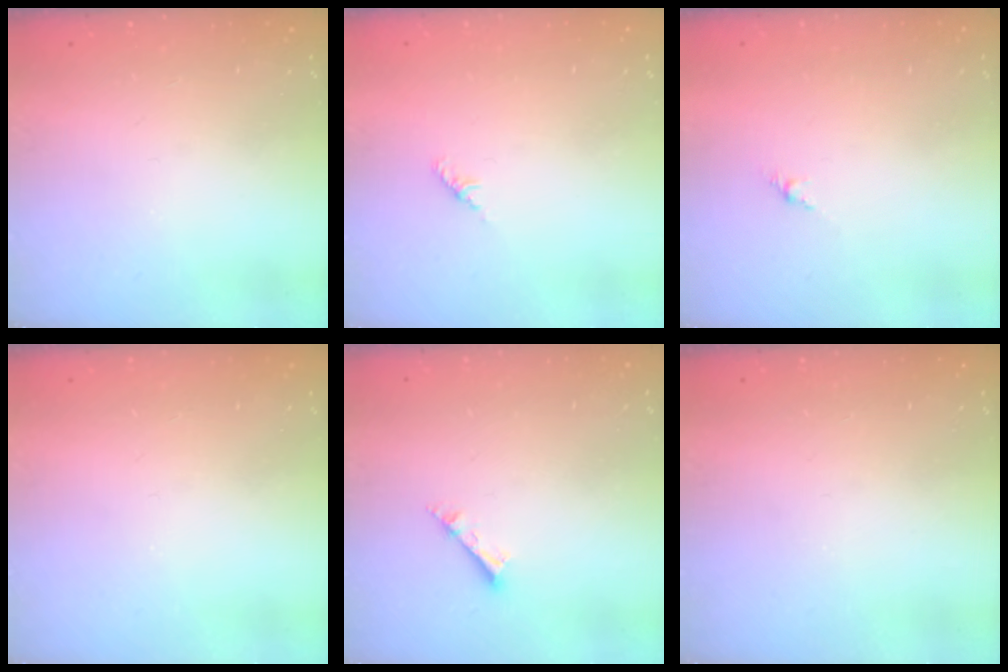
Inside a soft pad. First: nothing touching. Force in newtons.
{"total": 1.8, "press": 1.7, "slide": 0.6}
{"total": 1.5, "press": 1.4, "slide": 0.6}
{"total": 0.0}
{"total": 2.5, "press": 2.5, "slide": 0.1}
{"total": 0.0}